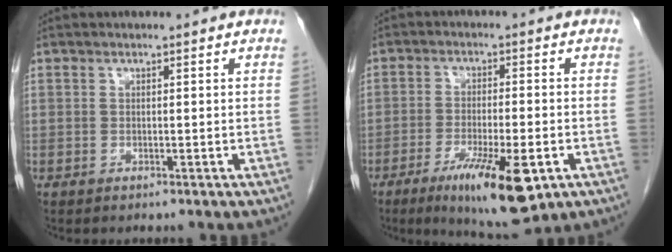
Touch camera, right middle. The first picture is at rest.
{"total": 12.3, "force": [-5.9, 2.5, 10.5], "torque": [-0.167, -0.024, -0.085]}